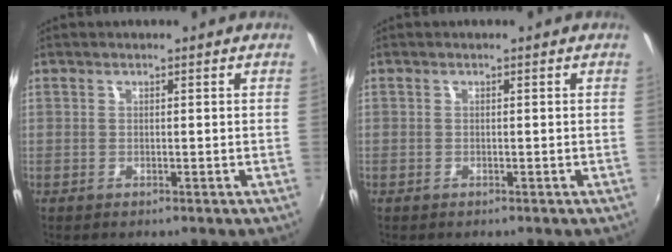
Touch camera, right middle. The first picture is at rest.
{"total": 0.6, "force": [-0.4, 0.4, 0.0], "torque": [0.000, 0.001, -0.007]}